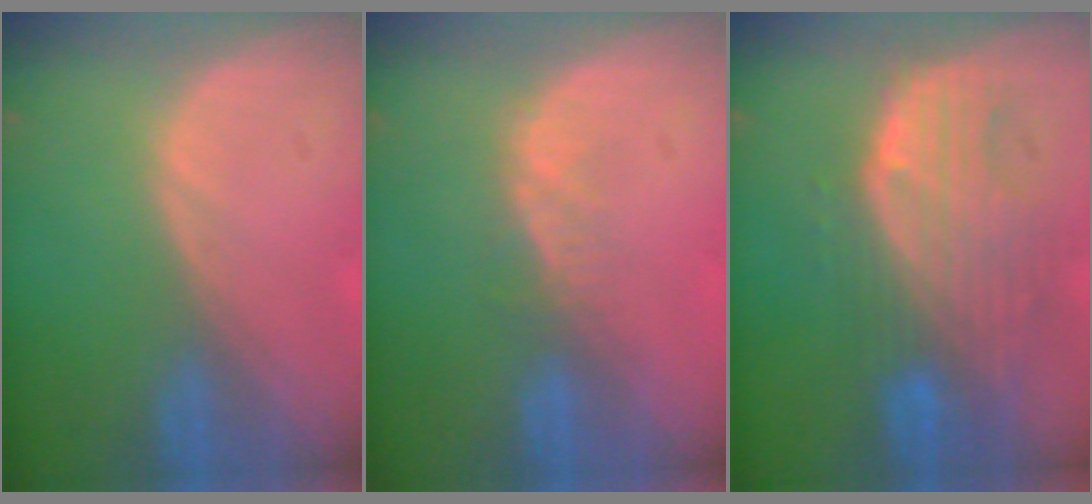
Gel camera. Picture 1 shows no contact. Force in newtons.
{"total": 2.8, "press": 2.3, "slide": 1.7}
{"total": 9.9, "press": 8.6, "slide": 4.8}